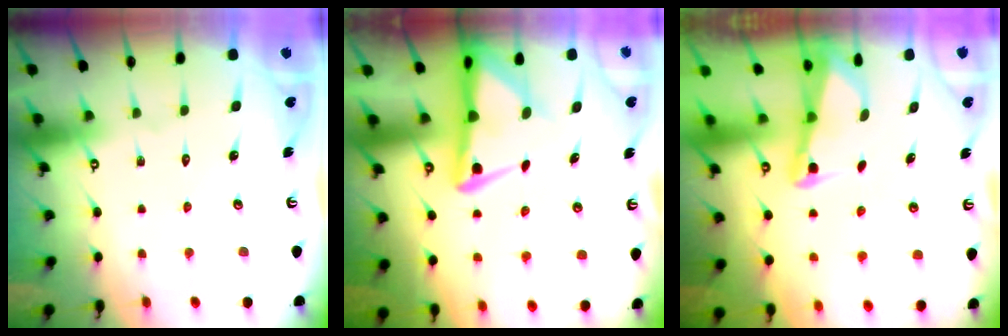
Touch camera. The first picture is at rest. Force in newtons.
{"total": 5.5, "press": 5.4, "slide": 1.2}
{"total": 2.3, "press": 2.2, "slide": 0.4}